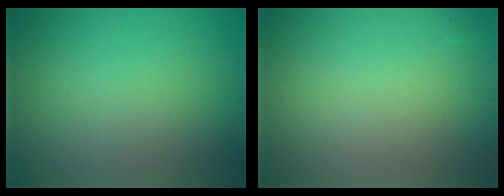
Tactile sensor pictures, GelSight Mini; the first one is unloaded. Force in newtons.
{"total": 0.0}